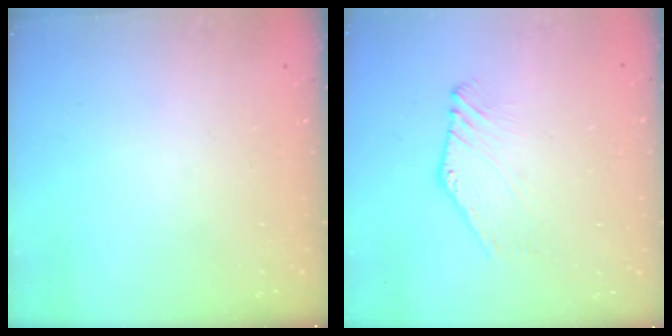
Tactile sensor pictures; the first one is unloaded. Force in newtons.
{"total": 0.9, "press": 0.9, "slide": 0.1}